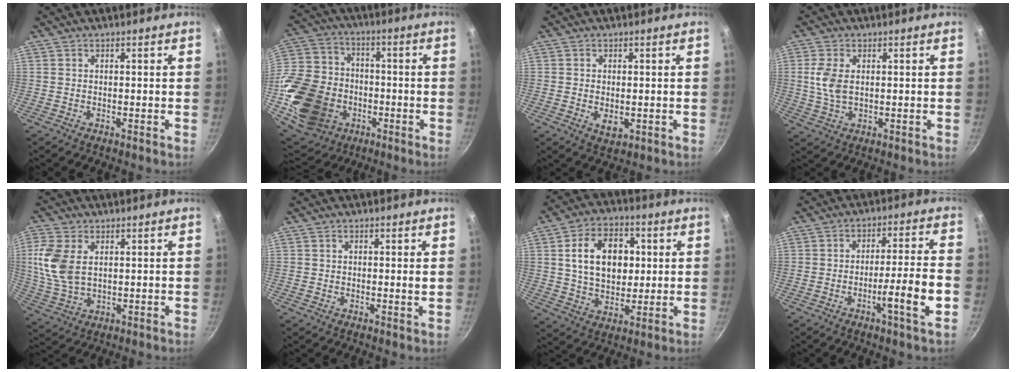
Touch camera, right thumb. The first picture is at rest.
{"total": 23.9, "force": [-5.7, 19.0, 13.4], "torque": [-0.267, 0.040, -0.084]}
{"total": 3.4, "force": [-0.4, 2.2, 2.6], "torque": [-0.043, -0.009, -0.002]}
{"total": 5.5, "force": [0.8, 3.1, 4.4], "torque": [-0.096, 0.000, 0.015]}
{"total": 9.9, "force": [2.0, 6.1, 7.5], "torque": [-0.161, -0.005, 0.046]}
{"total": 0.8, "force": [0.2, 0.1, 0.7], "torque": [-0.013, -0.002, 0.000]}
{"total": 14.5, "force": [2.7, 10.2, 10.0], "torque": [-0.133, 0.004, 0.042]}
{"total": 9.0, "force": [-3.2, 0.4, 8.4], "torque": [-0.132, 0.025, -0.051]}